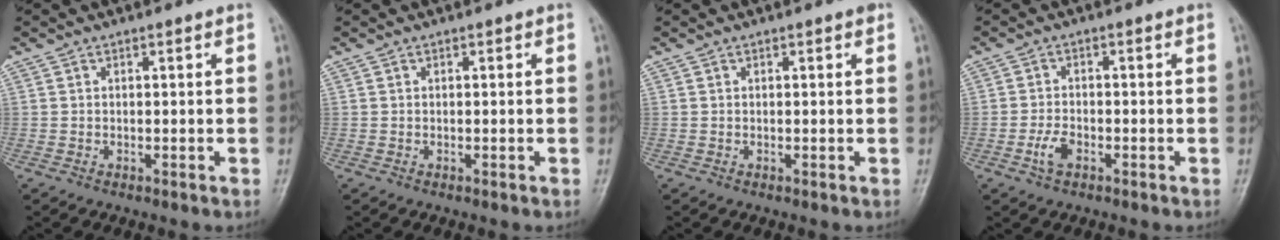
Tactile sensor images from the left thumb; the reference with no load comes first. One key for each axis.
{"total": 0.0}
{"total": 0.6, "fx": 0.4, "fy": 0.1, "fz": 0.5, "tx": -0.007, "ty": 0.001, "tz": 0.002}
{"total": 3.2, "fx": -1.5, "fy": 1.7, "fz": 2.3, "tx": -0.046, "ty": 0.010, "tz": -0.029}